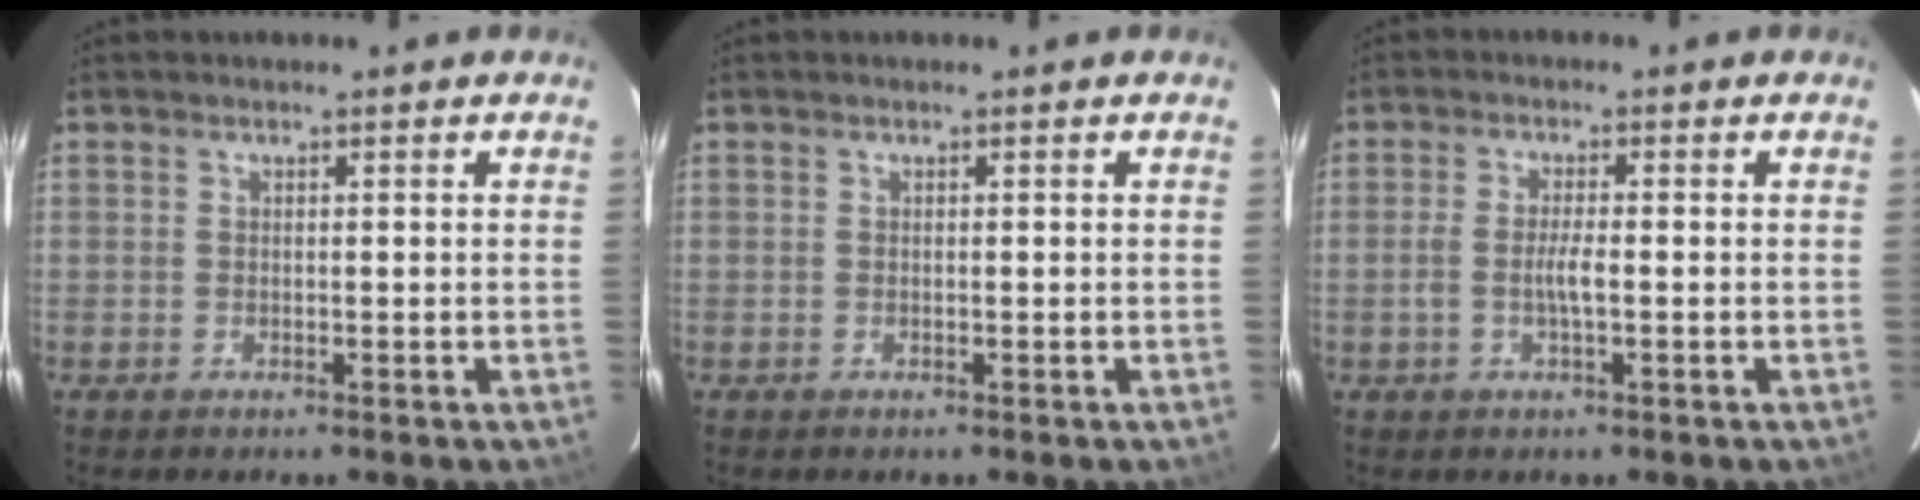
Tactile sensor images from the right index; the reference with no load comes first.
{"total": 0.0}
{"total": 3.2, "force": [-0.8, 0.4, 3.1], "torque": [-0.062, 0.001, -0.016]}